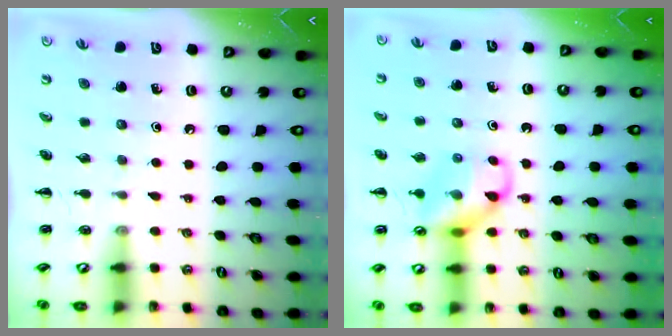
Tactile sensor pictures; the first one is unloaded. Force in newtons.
{"total": 12.0, "press": 11.9, "slide": 1.8}